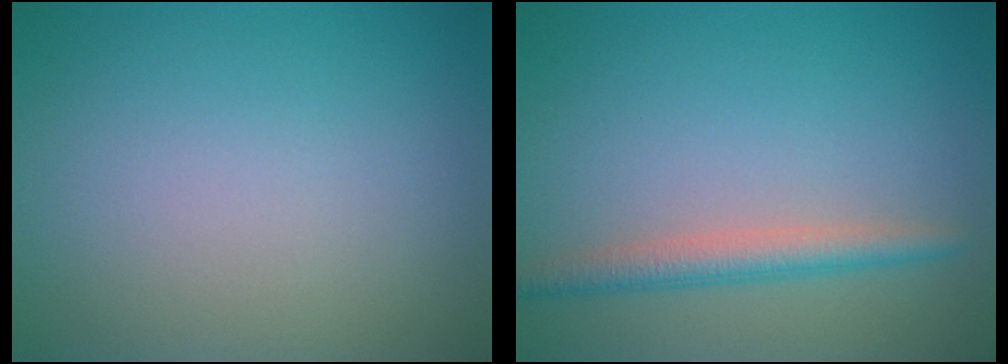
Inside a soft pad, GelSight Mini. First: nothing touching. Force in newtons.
{"total": 2.7, "press": 2.7, "slide": 0.2}